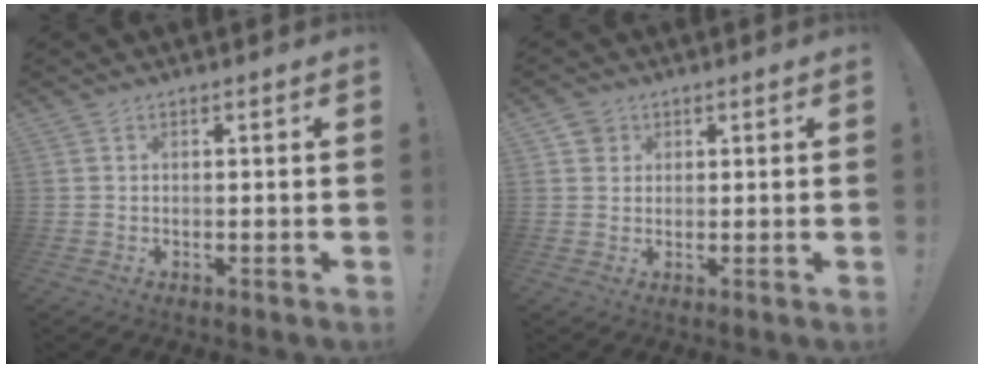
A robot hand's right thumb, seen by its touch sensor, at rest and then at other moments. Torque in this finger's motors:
{"motor_torque": [-0.02, 0.18, 0.16, 0.28, -0.01]}